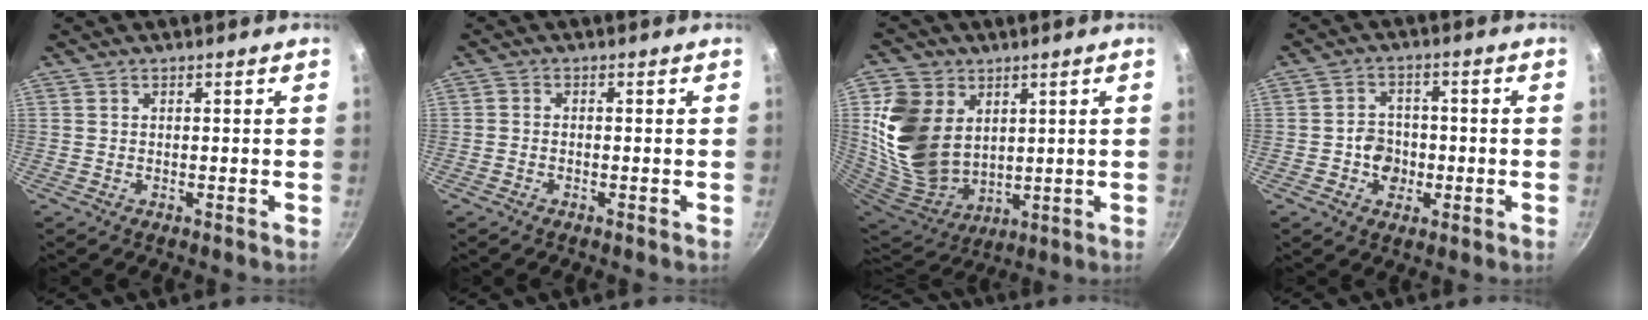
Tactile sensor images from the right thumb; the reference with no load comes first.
{"total": 1.1, "force": [-0.7, 0.6, 0.5], "torque": [-0.014, 0.008, -0.018]}
{"total": 17.9, "force": [4.7, 13.7, 10.5], "torque": [-0.190, -0.026, 0.110]}
{"total": 5.9, "force": [-1.3, 4.9, 2.9], "torque": [-0.022, 0.011, -0.028]}